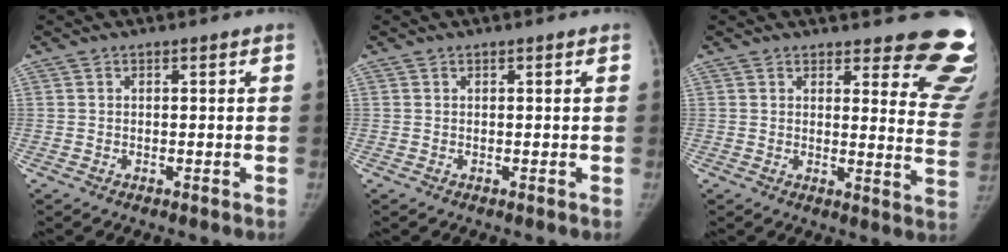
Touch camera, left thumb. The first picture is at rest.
{"total": 0.0}
{"total": 14.0, "force": [12.1, 4.0, 5.9], "torque": [-0.013, -0.113, 0.111]}